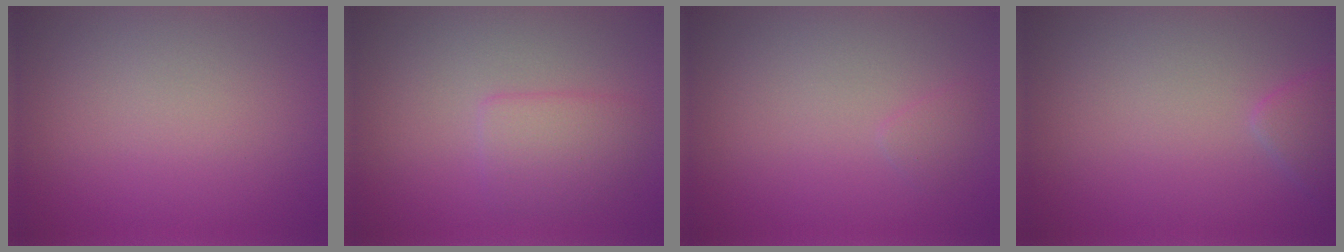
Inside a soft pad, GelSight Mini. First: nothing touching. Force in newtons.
{"total": 2.4, "press": 2.3, "slide": 0.2}
{"total": 0.7, "press": 0.7, "slide": 0.1}
{"total": 1.4, "press": 1.4, "slide": 0.1}